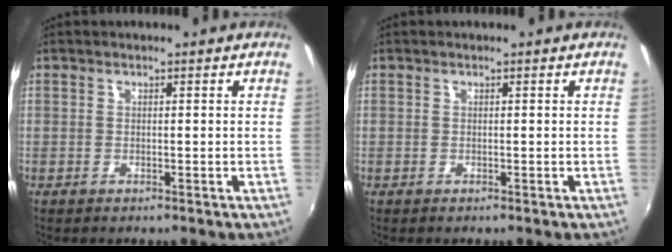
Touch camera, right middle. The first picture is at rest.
{"total": 0.0}